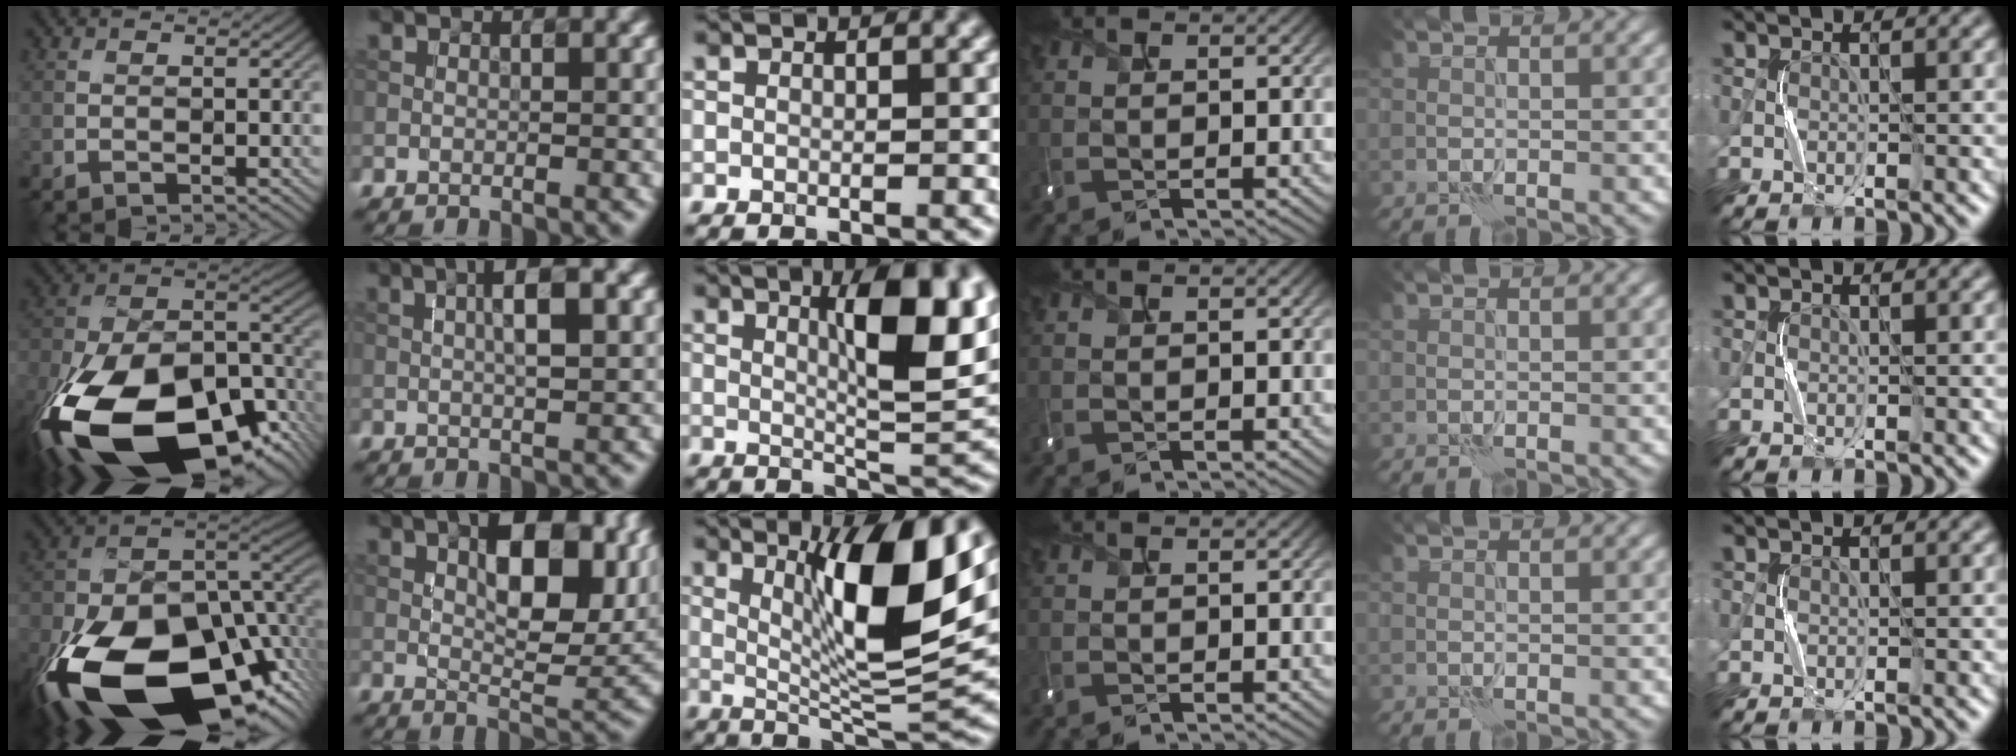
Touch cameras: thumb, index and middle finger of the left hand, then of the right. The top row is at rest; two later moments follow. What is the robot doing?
{"motion": "shake", "object": "tambourine"}